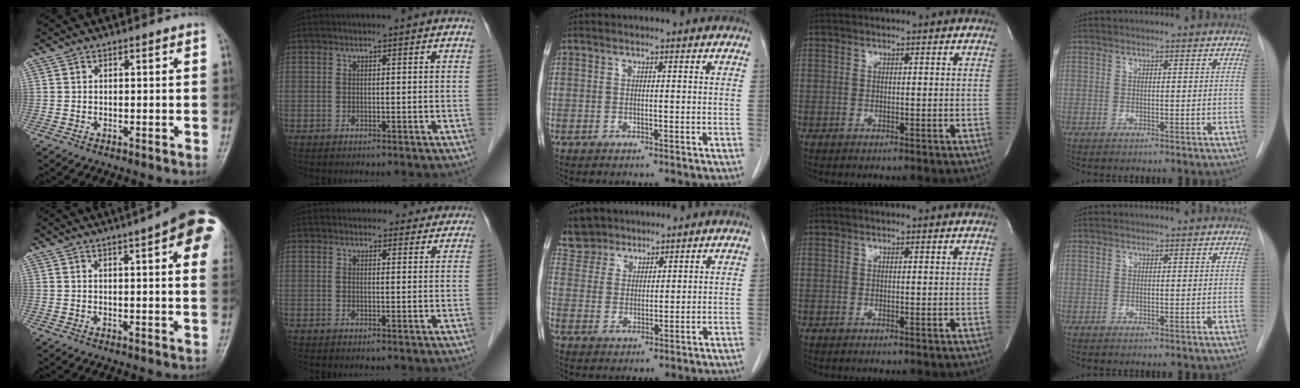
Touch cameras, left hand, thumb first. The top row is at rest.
{"thumb": {"total": 15.9, "force": [7.4, 3.6, 13.6], "torque": [-0.166, -0.004, 0.080]}, "index": {"total": 10.7, "force": [9.9, 3.4, 2.3], "torque": [0.001, 0.024, 0.108]}, "middle": {"total": 5.5, "force": [4.7, 2.9, -0.2], "torque": [0.001, 0.012, 0.091]}}